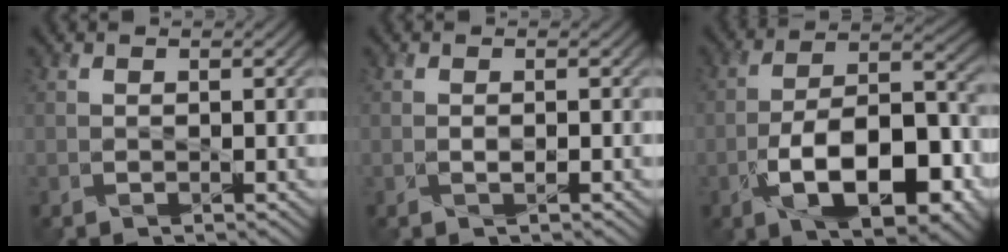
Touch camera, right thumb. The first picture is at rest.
{"total": 0.8, "force": [-0.5, 0.1, 0.6], "torque": [-0.017, -0.002, -0.010]}
{"total": 14.0, "force": [-5.9, 6.5, 10.9], "torque": [-0.191, -0.010, -0.106]}